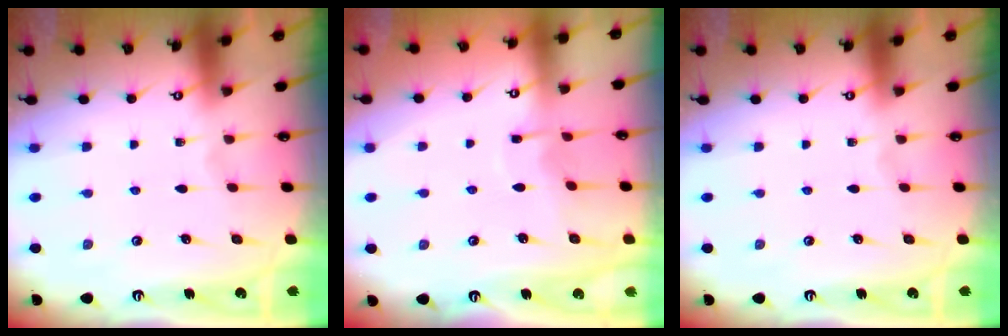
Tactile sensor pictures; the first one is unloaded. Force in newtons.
{"total": 2.9, "press": 2.9, "slide": 0.4}
{"total": 0.0}